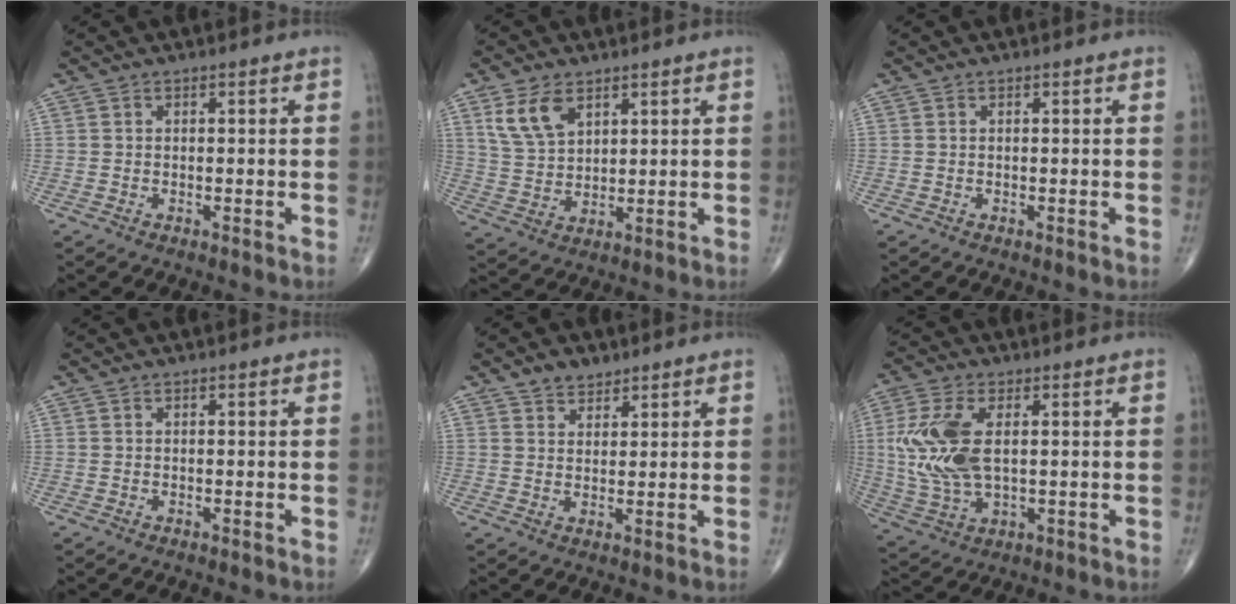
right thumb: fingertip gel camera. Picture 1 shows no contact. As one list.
[{"total": 8.0, "force": [4.2, 4.7, 4.9], "torque": [-0.086, -0.014, 0.091]}, {"total": 0.0}, {"total": 0.0}, {"total": 4.0, "force": [3.0, 2.4, 1.3], "torque": [-0.003, -0.019, 0.051]}, {"total": 12.8, "force": [1.8, 6.7, 10.8], "torque": [-0.244, -0.005, 0.042]}]